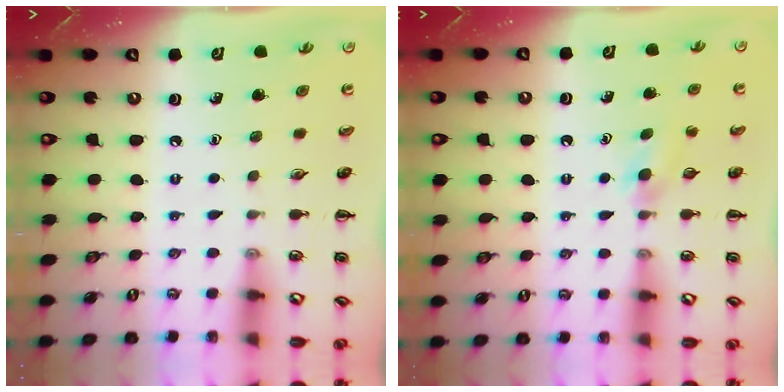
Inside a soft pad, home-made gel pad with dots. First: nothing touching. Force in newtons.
{"total": 3.8, "press": 3.5, "slide": 1.4}